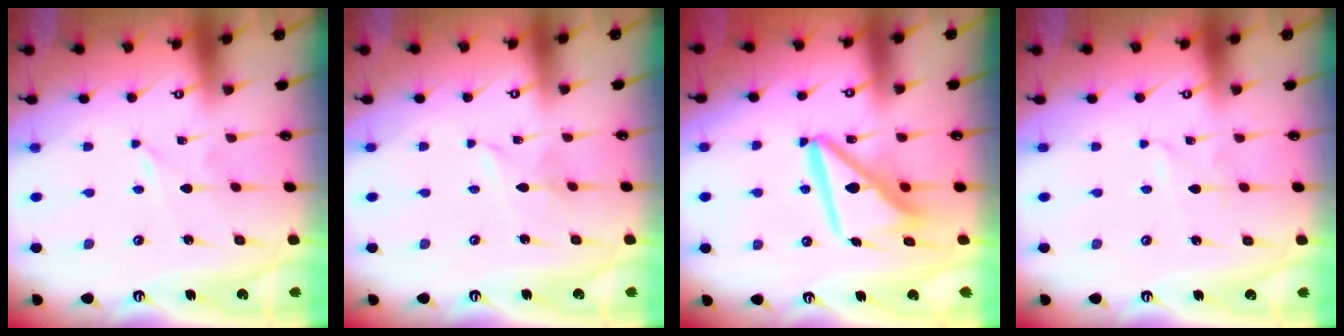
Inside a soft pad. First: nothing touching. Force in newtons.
{"total": 1.7, "press": 1.6, "slide": 0.1}
{"total": 12.6, "press": 12.5, "slide": 1.5}
{"total": 1.2, "press": 1.2, "slide": 0.1}